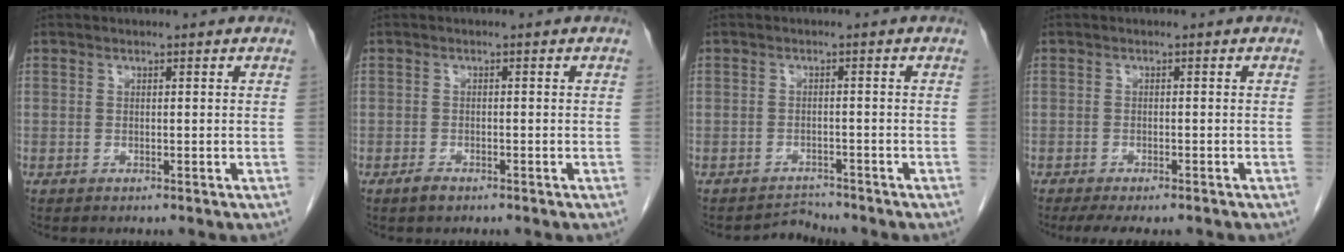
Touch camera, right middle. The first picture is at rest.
{"total": 1.4, "force": [-1.0, 0.5, 0.7], "torque": [-0.019, 0.000, -0.015]}
{"total": 2.3, "force": [-2.0, 0.1, -1.1], "torque": [0.021, -0.004, -0.031]}
{"total": 7.2, "force": [-6.0, 1.9, 3.6], "torque": [-0.046, -0.007, -0.085]}